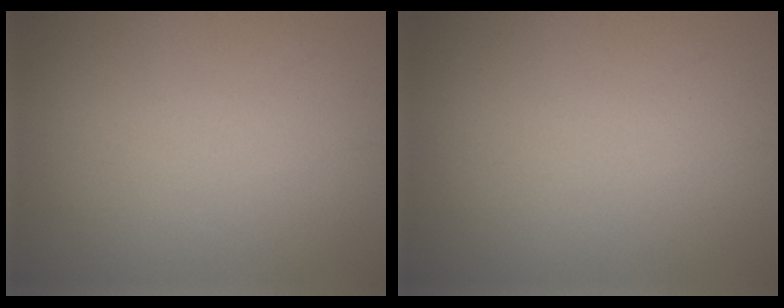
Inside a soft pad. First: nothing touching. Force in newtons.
{"total": 0.0}